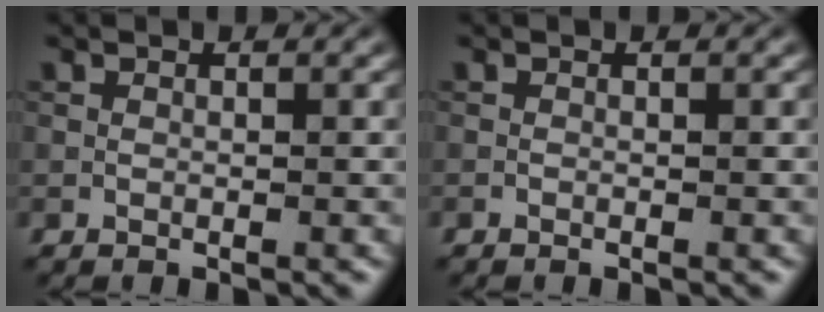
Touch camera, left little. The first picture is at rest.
{"total": 0.0}